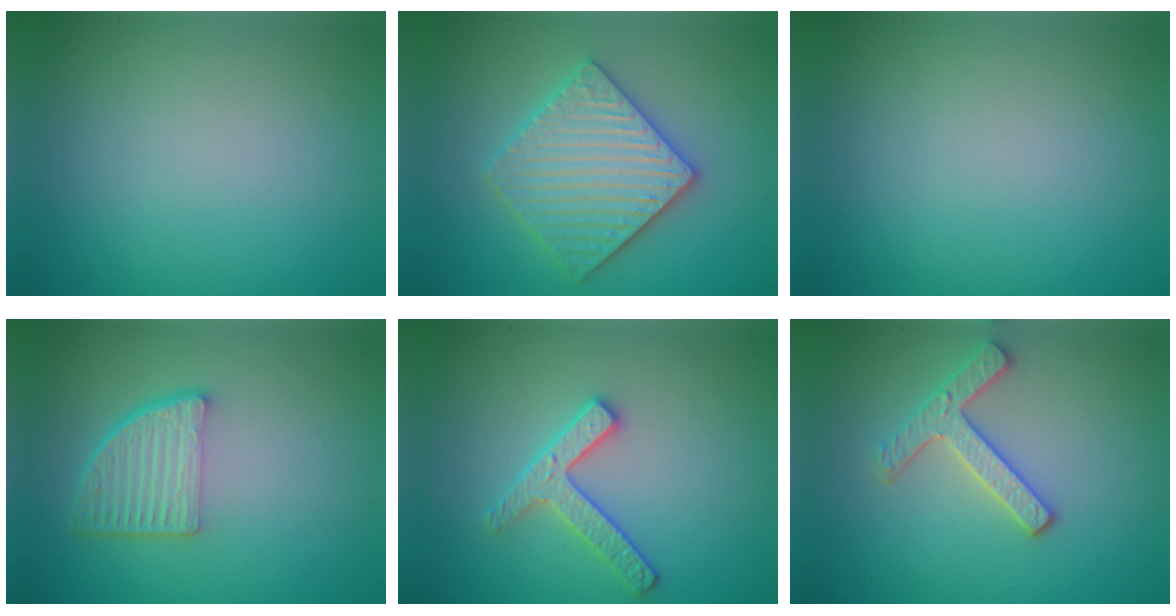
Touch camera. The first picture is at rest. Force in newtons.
{"total": 5.8, "press": 5.7, "slide": 1.1}
{"total": 0.0}
{"total": 4.8, "press": 3.5, "slide": 3.3}
{"total": 2.6, "press": 2.5, "slide": 0.6}
{"total": 2.8, "press": 2.7, "slide": 0.9}